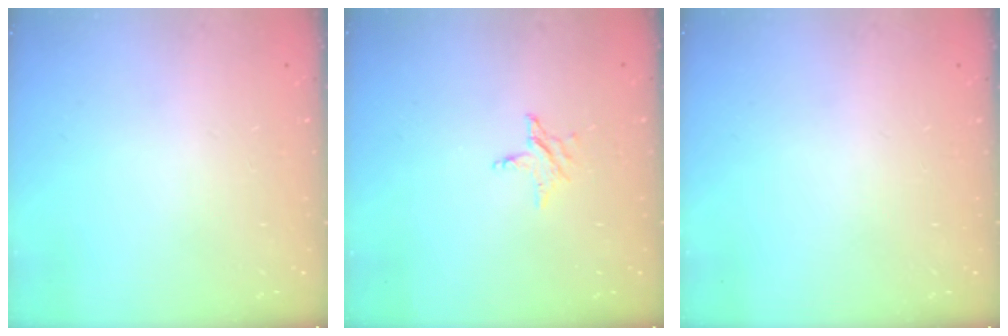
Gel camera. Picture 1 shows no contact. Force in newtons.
{"total": 3.0, "press": 3.0, "slide": 0.3}
{"total": 0.0}